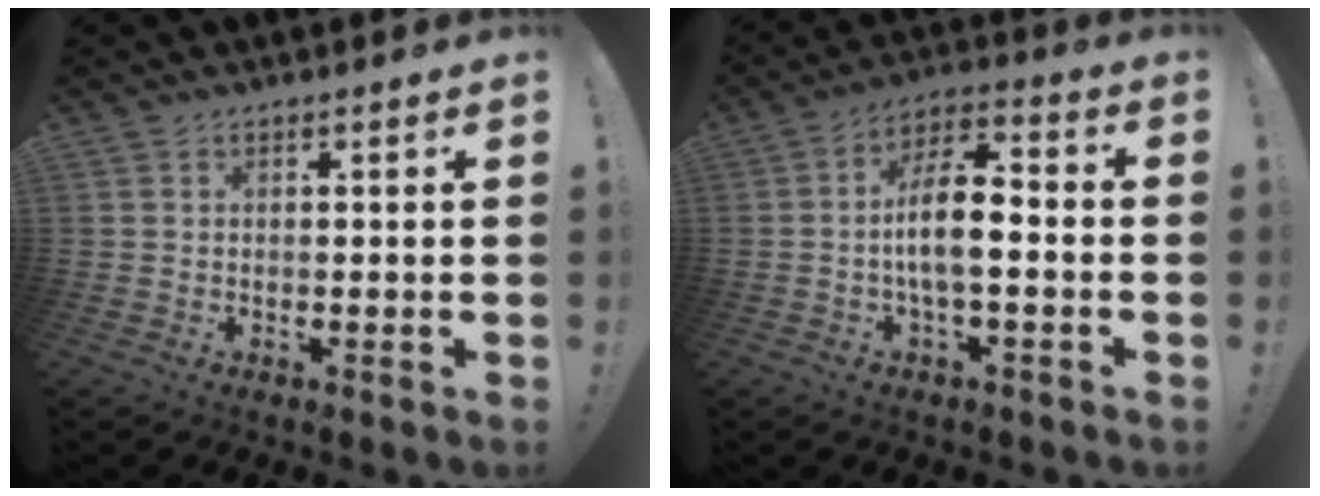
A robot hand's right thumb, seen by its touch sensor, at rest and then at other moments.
{"total": 11.8, "force": [-2.0, 4.7, 10.6], "torque": [-0.199, 0.015, -0.039]}